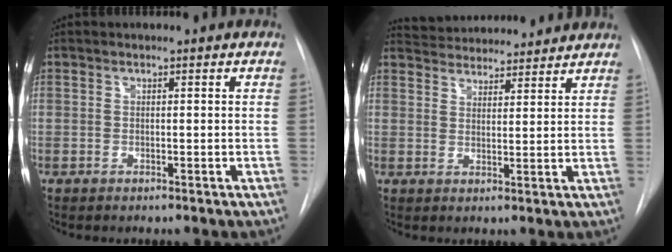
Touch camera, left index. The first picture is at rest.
{"total": 11.2, "force": [10.7, 2.3, 2.5], "torque": [-0.033, 0.021, 0.150]}